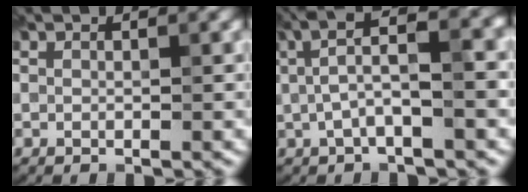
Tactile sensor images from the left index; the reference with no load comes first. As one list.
[{"total": 5.6, "force": [0.9, 1.6, 5.3], "torque": [-0.101, 0.015, 0.006]}]